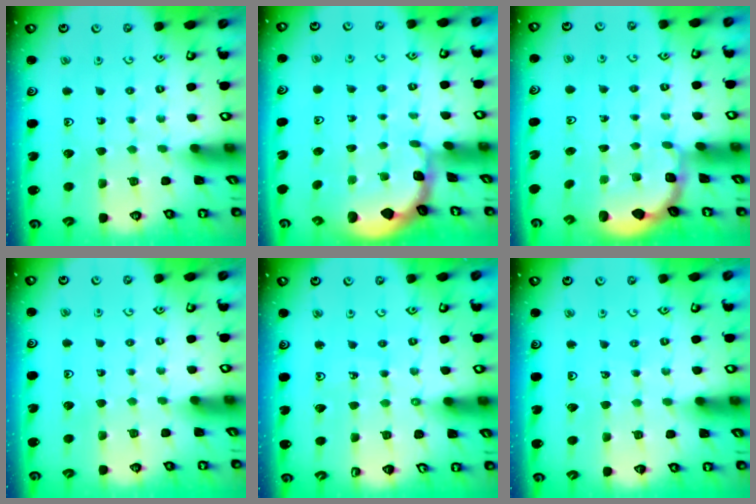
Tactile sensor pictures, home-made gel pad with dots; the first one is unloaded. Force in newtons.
{"total": 1.3, "press": 1.2, "slide": 0.2}
{"total": 1.9, "press": 1.6, "slide": 1.0}
{"total": 0.0}
{"total": 3.7, "press": 3.7, "slide": 0.1}
{"total": 1.6, "press": 1.6, "slide": 0.2}